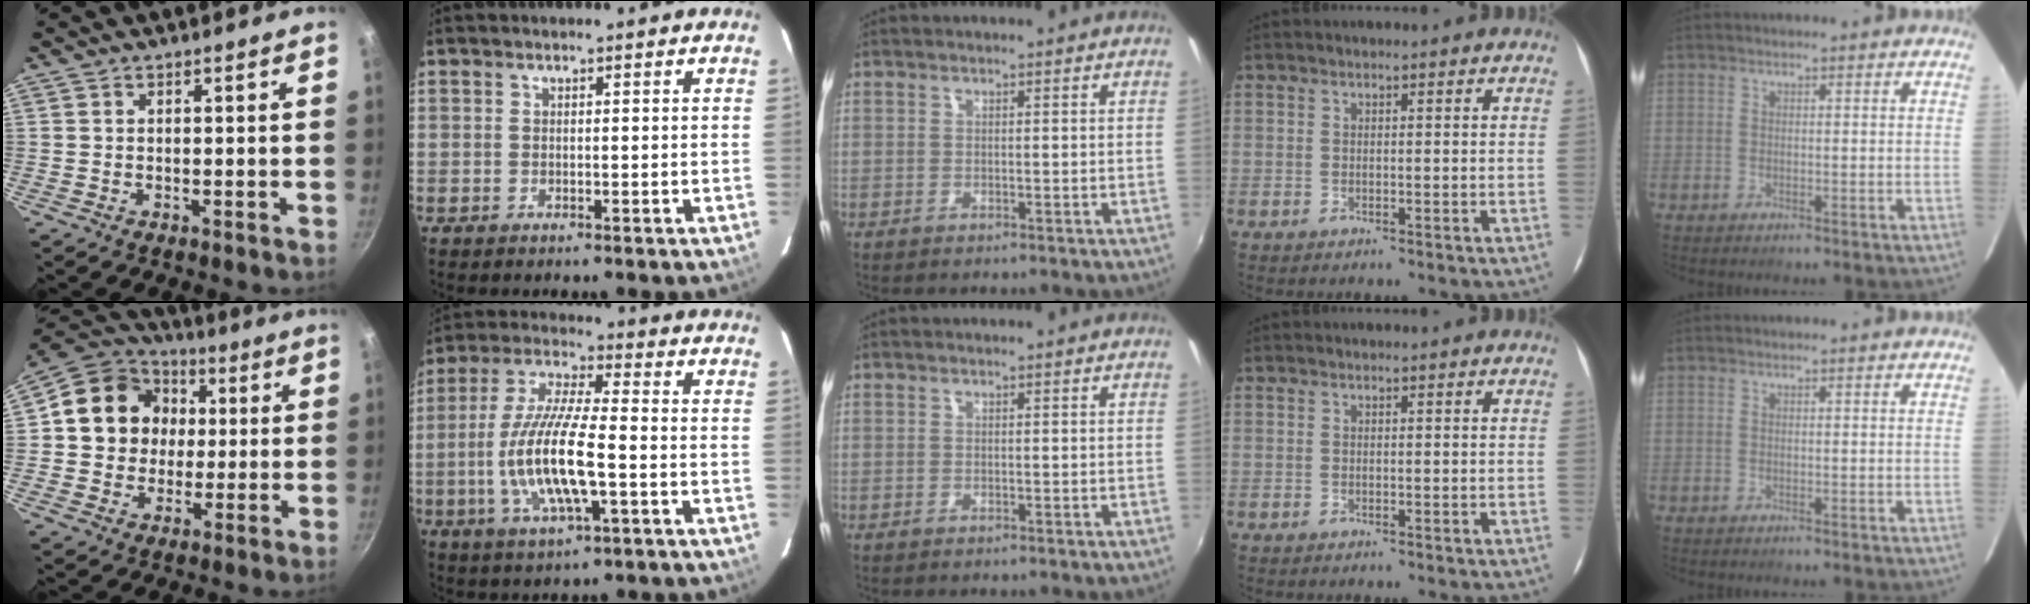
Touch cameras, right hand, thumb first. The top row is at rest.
{"thumb": {"total": 15.7, "force": [2.1, 13.7, 7.4], "torque": [-0.095, 0.023, 0.025]}, "index": {"total": 15.0, "force": [-3.5, 3.3, 14.2], "torque": [-0.289, -0.008, -0.067]}}